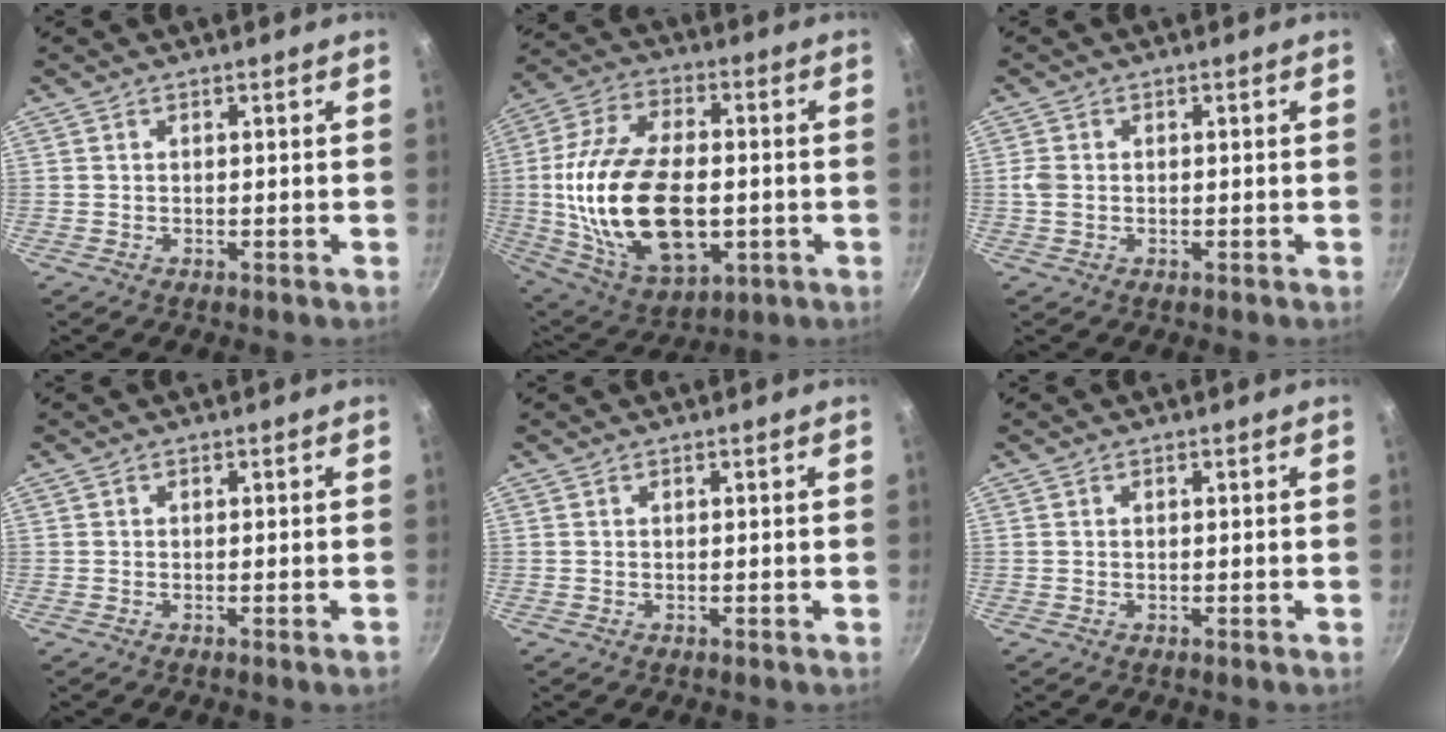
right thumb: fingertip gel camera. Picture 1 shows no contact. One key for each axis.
{"total": 24.5, "fx": -1.9, "fy": 13.8, "fz": 20.2, "tx": -0.380, "ty": 0.010, "tz": -0.021}
{"total": 2.1, "fx": -0.1, "fy": 1.6, "fz": 1.3, "tx": -0.029, "ty": 0.002, "tz": -0.003}
{"total": 0.9, "fx": -0.5, "fy": -0.2, "fz": 0.7, "tx": -0.018, "ty": 0.005, "tz": -0.010}
{"total": 0.0}
{"total": 0.0}